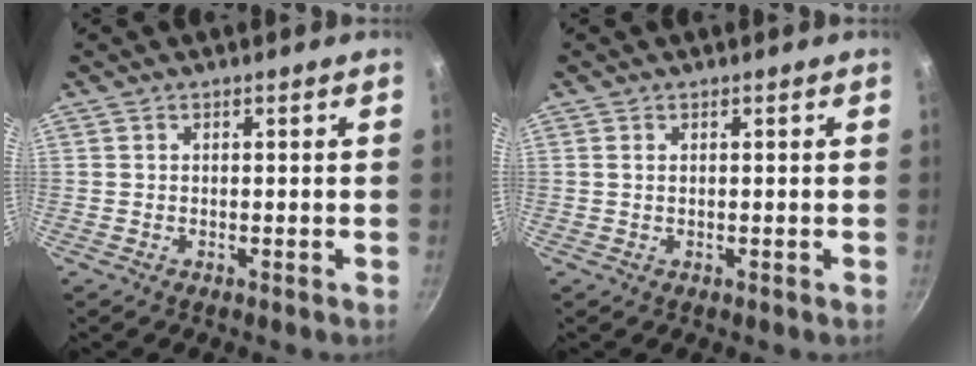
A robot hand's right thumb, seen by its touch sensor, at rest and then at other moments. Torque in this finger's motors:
{"motor_torque": [-0.36, 0.06, 0.09, -0.23, 0.00]}